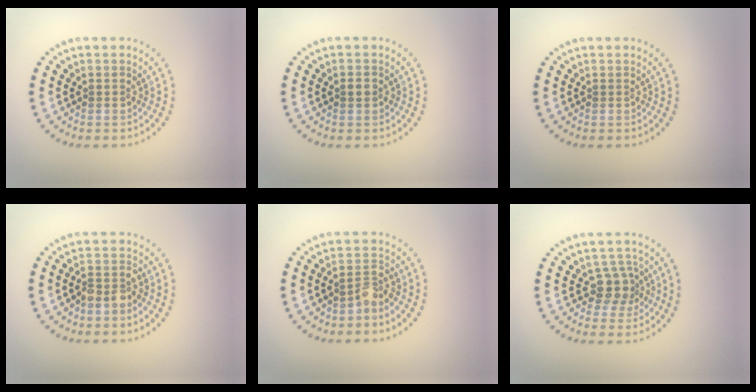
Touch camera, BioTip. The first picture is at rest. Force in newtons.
{"total": 1.1, "press": 1.1, "slide": 0.2}
{"total": 0.0}
{"total": 1.8, "press": 1.6, "slide": 0.9}
{"total": 1.8, "press": 1.4, "slide": 1.1}
{"total": 2.6, "press": 2.0, "slide": 1.7}